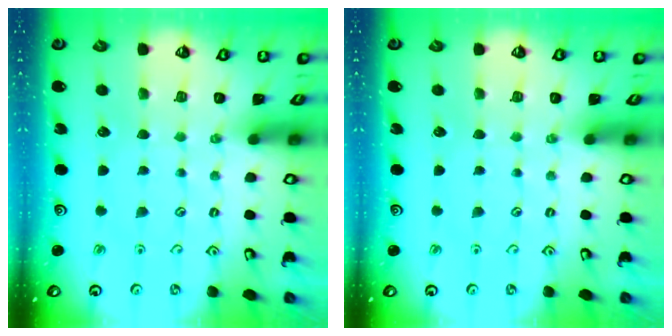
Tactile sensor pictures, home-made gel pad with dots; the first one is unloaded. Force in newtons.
{"total": 0.0}